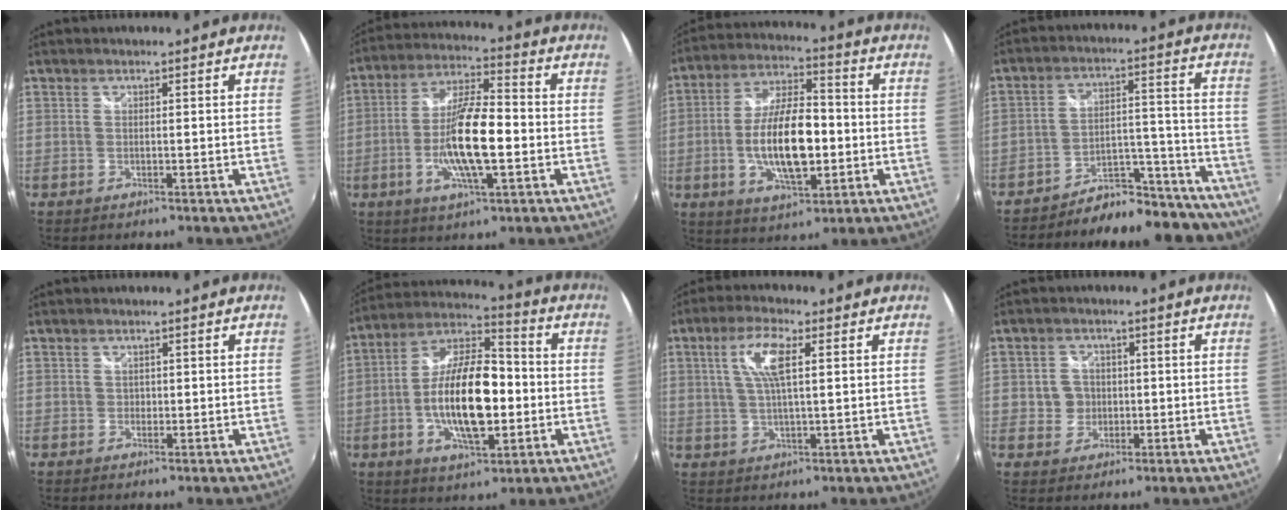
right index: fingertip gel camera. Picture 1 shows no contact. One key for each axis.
{"total": 13.6, "fx": -3.2, "fy": 3.4, "fz": 12.8, "tx": -0.253, "ty": -0.003, "tz": -0.061}
{"total": 15.3, "fx": -2.7, "fy": 6.3, "fz": 13.7, "tx": -0.263, "ty": -0.001, "tz": -0.044}
{"total": 17.6, "fx": -16.3, "fy": 5.5, "fz": 3.9, "tx": -0.037, "ty": 0.058, "tz": -0.210}
{"total": 0.8, "fx": 0.1, "fy": 0.8, "fz": 0.0, "tx": 0.004, "ty": 0.000, "tz": 0.000}
{"total": 17.8, "fx": -3.0, "fy": 7.5, "fz": 15.9, "tx": -0.302, "ty": 0.004, "tz": -0.055}
{"total": 7.3, "fx": 2.1, "fy": 1.7, "fz": 6.8, "tx": -0.131, "ty": 0.007, "tz": 0.041}
{"total": 3.9, "fx": -0.2, "fy": 3.8, "fz": 0.7, "tx": -0.014, "ty": 0.010, "tz": -0.002}